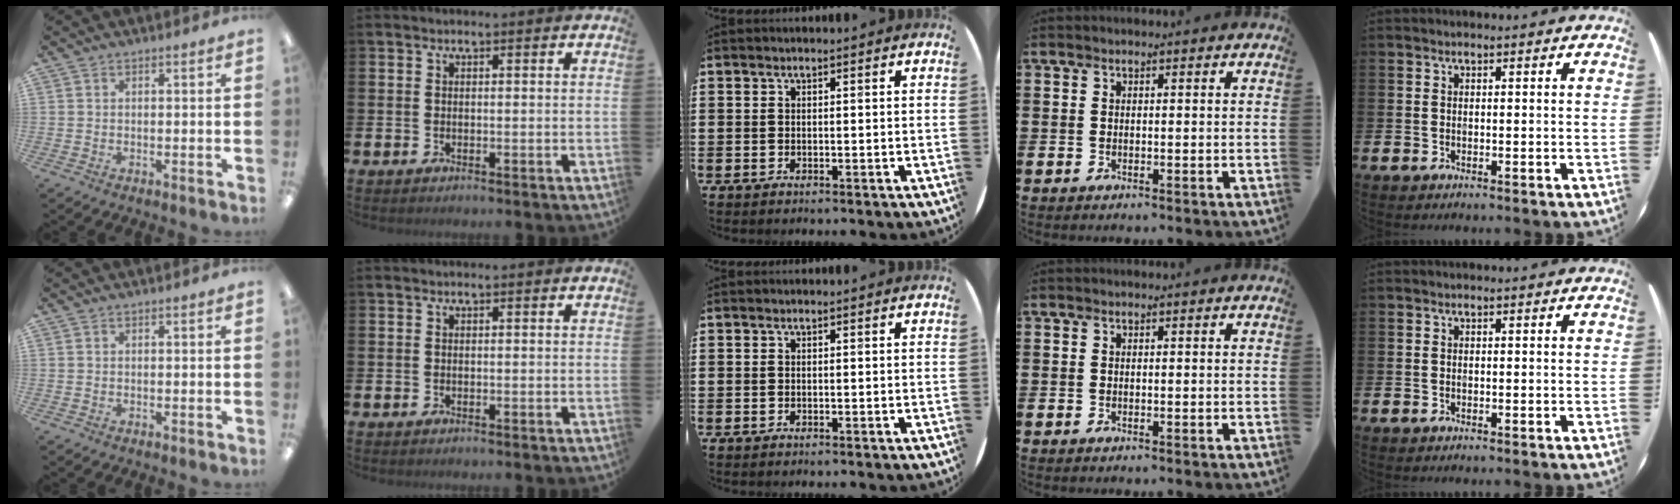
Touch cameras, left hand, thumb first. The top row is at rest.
{}